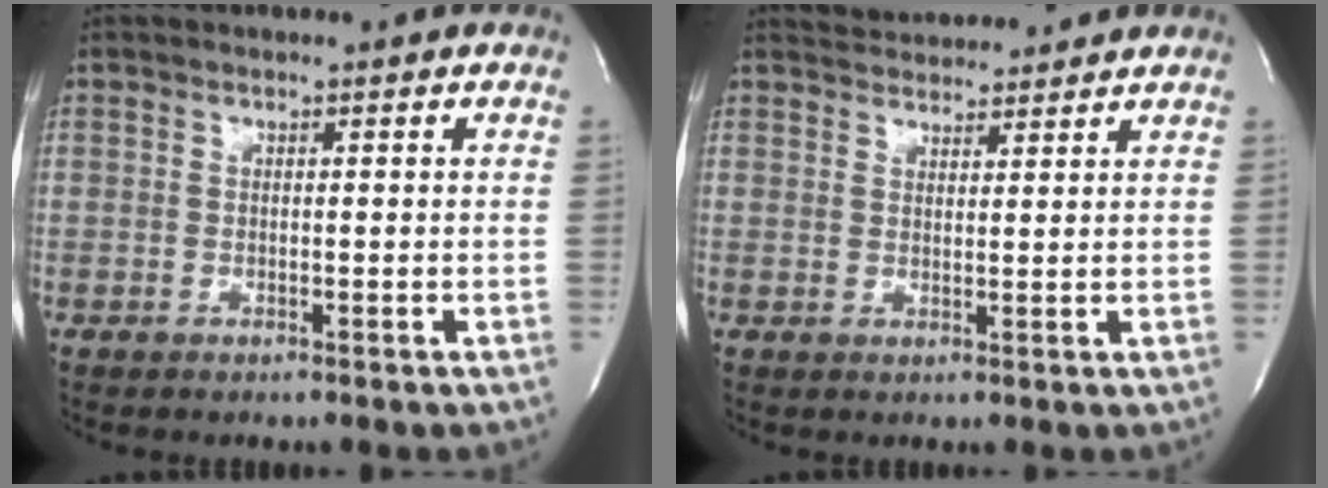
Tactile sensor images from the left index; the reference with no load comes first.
{"total": 6.1, "force": [6.0, 0.9, 0.7], "torque": [-0.013, 0.023, 0.084]}